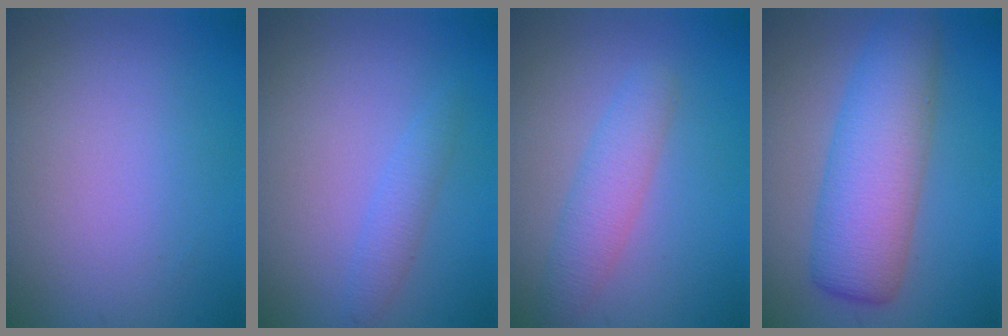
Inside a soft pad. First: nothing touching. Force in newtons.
{"total": 1.5, "press": 1.5, "slide": 0.0}
{"total": 2.9, "press": 2.9, "slide": 0.1}
{"total": 7.0, "press": 7.0, "slide": 0.2}